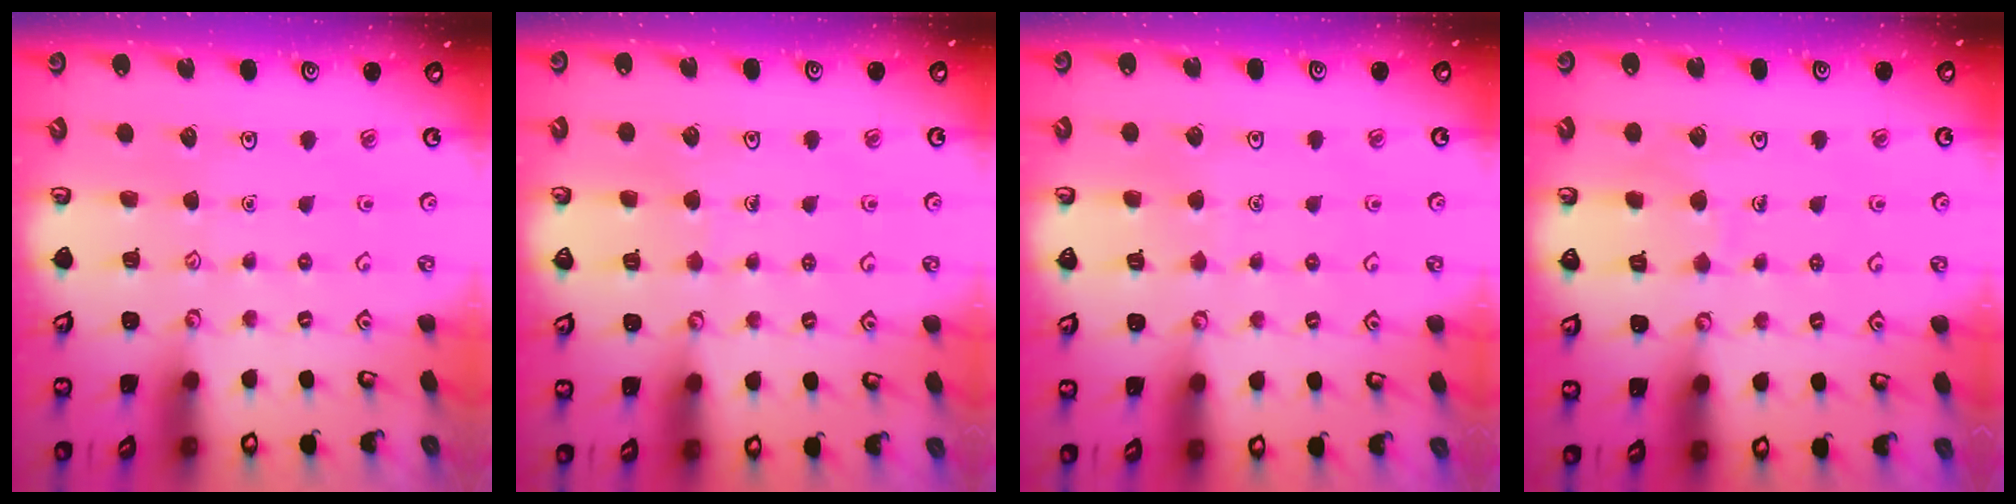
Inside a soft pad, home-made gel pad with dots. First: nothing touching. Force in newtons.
{"total": 4.0, "press": 3.9, "slide": 0.4}
{"total": 3.2, "press": 3.2, "slide": 0.2}
{"total": 5.8, "press": 5.8, "slide": 0.4}